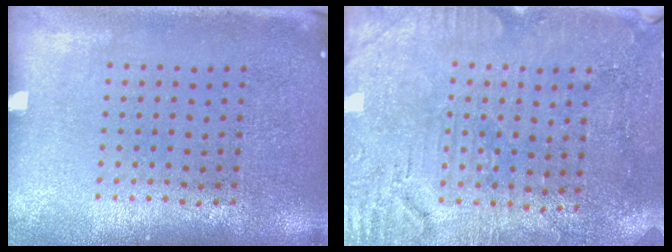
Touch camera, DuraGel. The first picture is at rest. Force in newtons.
{"total": 3.0, "press": 2.9, "slide": 0.8}